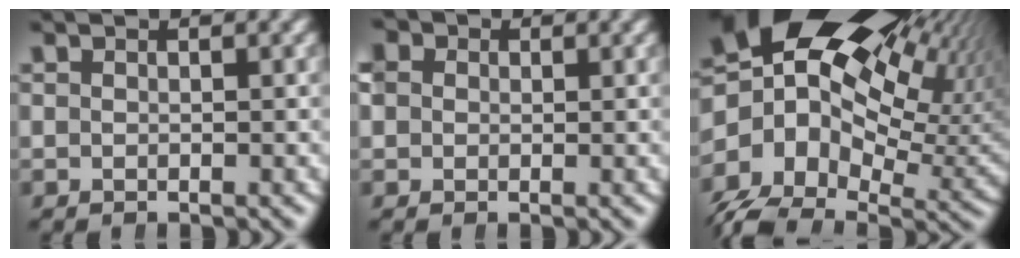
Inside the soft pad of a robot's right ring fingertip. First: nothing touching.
{"total": 5.1, "force": [0.7, 4.6, 2.1], "torque": [-0.051, 0.002, 0.005]}
{"total": 27.1, "force": [3.1, 19.0, 19.0], "torque": [-0.298, -0.003, 0.029]}